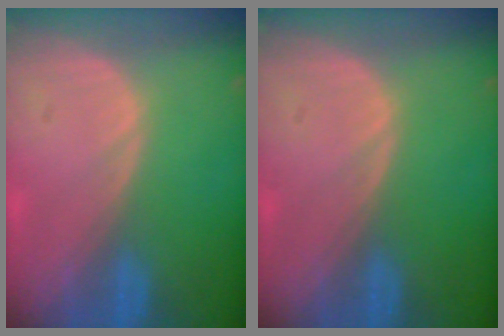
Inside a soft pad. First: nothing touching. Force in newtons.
{"total": 0.0}